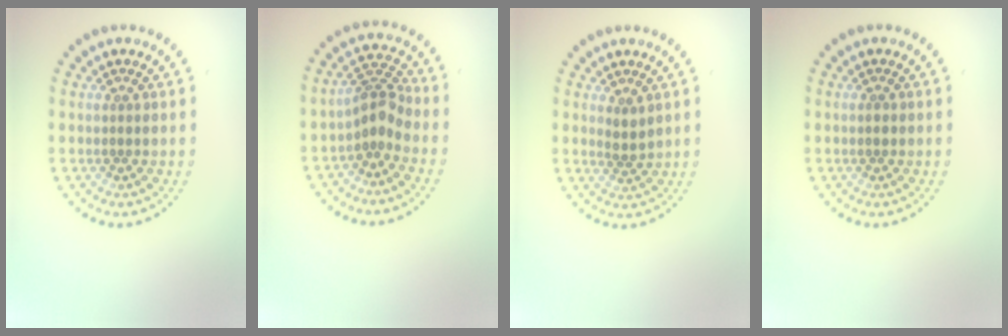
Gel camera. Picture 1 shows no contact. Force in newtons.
{"total": 2.7, "press": 2.0, "slide": 1.8}
{"total": 1.5, "press": 1.2, "slide": 0.9}
{"total": 0.7, "press": 0.7, "slide": 0.0}